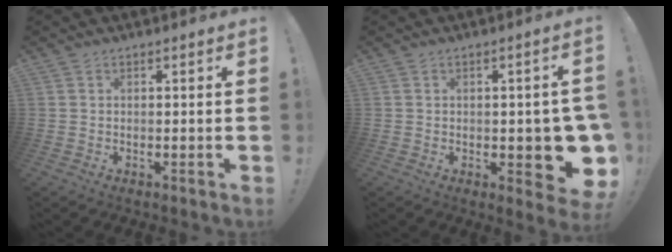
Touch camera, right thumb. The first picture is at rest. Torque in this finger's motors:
{"motor_torque": [0.16, 0.16, 0.66, -0.62, 0.01]}